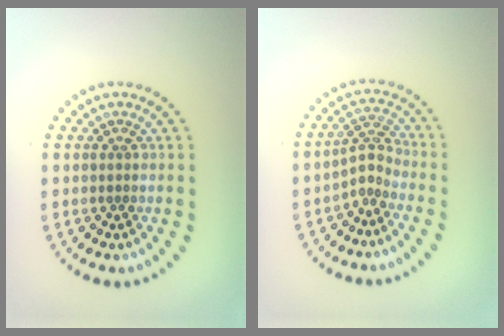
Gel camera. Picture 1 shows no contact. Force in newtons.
{"total": 2.3, "press": 1.6, "slide": 1.7}